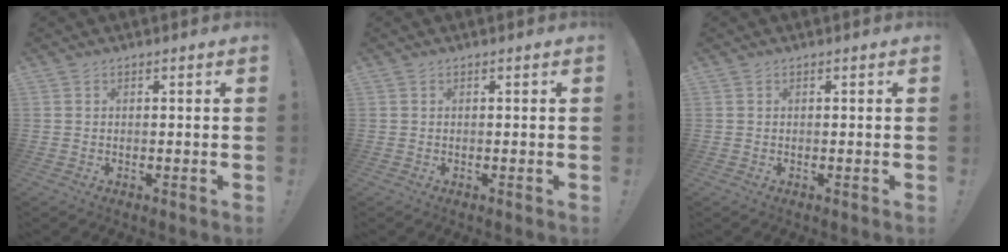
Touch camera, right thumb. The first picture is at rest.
{"total": 0.0}
{"total": 0.0}